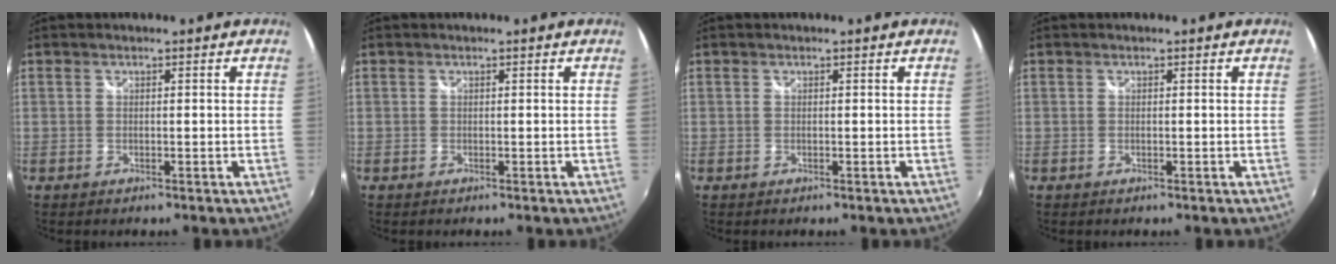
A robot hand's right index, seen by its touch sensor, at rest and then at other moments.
{"total": 0.0}
{"total": 0.0}
{"total": 0.0}